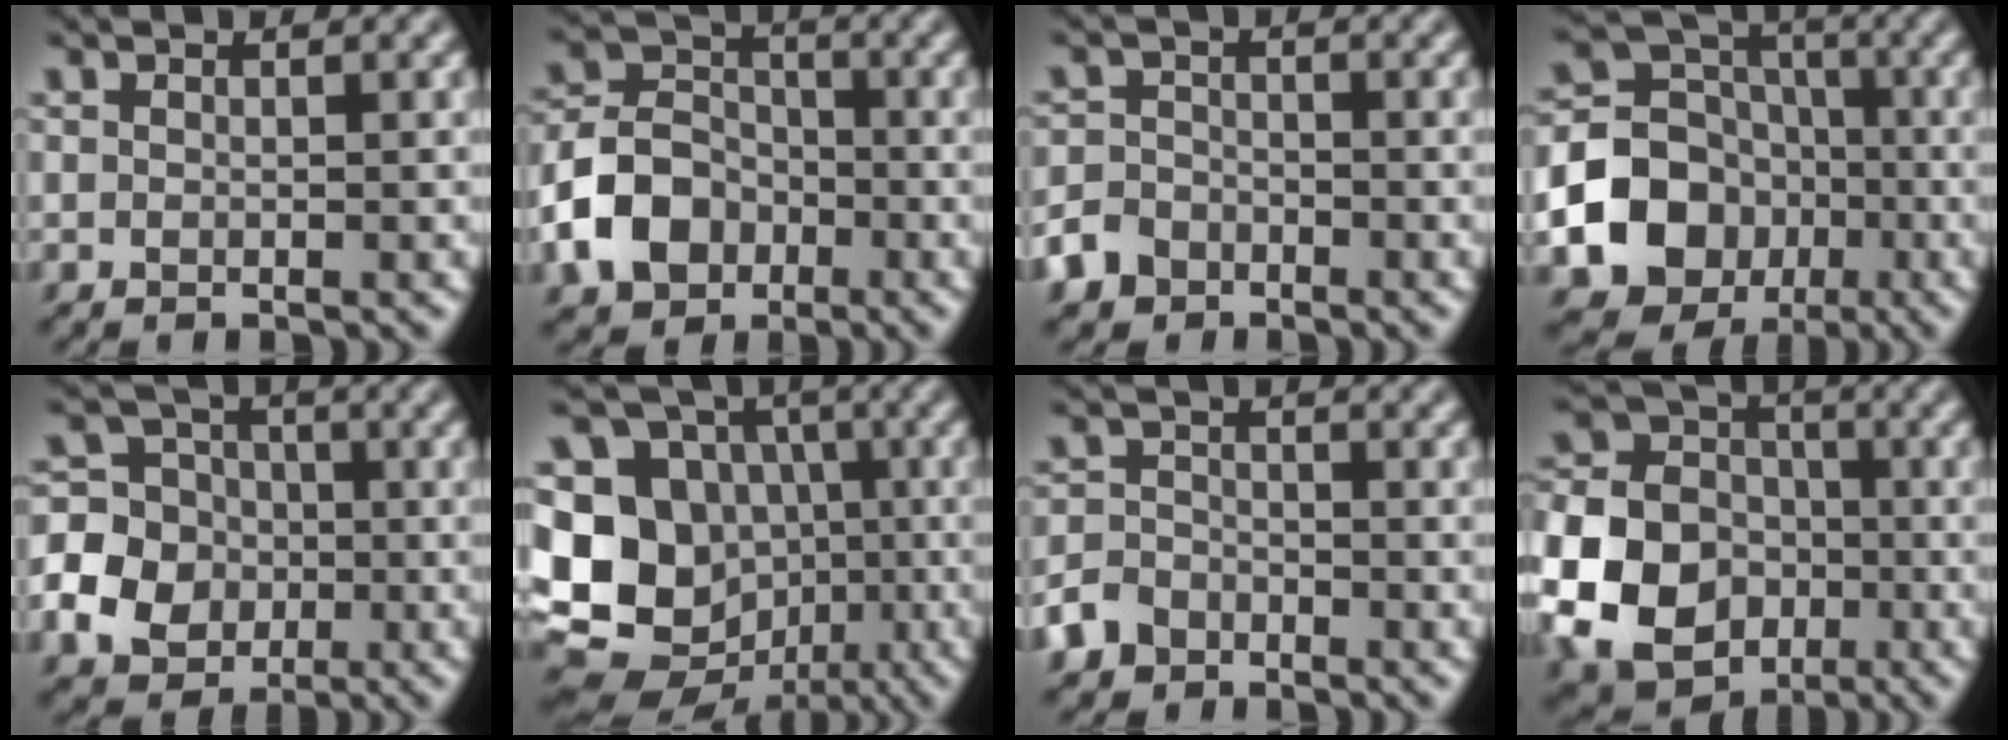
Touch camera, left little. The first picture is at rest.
{"total": 6.5, "force": [-2.7, 4.9, 3.3], "torque": [-0.068, 0.006, -0.062]}
{"total": 4.9, "force": [-3.3, 3.4, 0.9], "torque": [-0.010, -0.013, -0.069]}
{"total": 15.7, "force": [-5.2, 14.1, 4.8], "torque": [-0.110, -0.041, -0.104]}
{"total": 10.6, "force": [-2.7, 9.8, 3.0], "torque": [-0.096, -0.002, -0.067]}
{"total": 15.5, "force": [-2.4, 14.1, 6.1], "torque": [-0.165, 0.014, -0.062]}
{"total": 4.4, "force": [-3.2, 3.0, 0.8], "torque": [-0.005, -0.011, -0.065]}
{"total": 13.4, "force": [-4.0, 11.1, 6.4], "torque": [-0.167, -0.034, -0.102]}